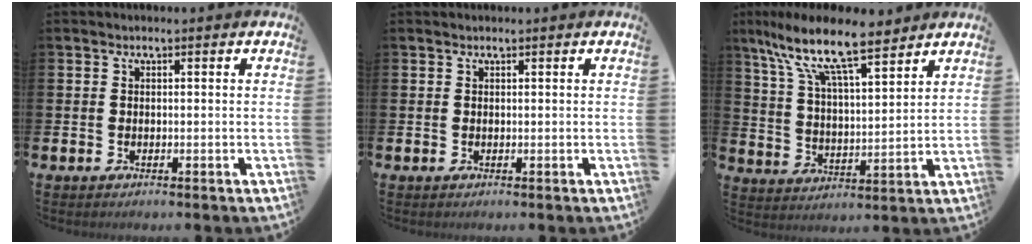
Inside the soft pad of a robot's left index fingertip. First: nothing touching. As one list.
[{"total": 0.0}, {"total": 11.1, "force": [9.0, 2.5, 6.1], "torque": [-0.144, -0.042, 0.156]}]